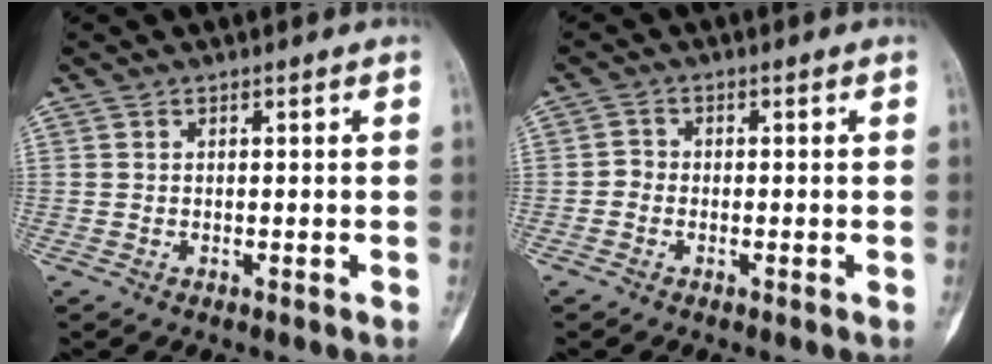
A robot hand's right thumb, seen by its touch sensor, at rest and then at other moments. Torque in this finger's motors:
{"motor_torque": [-0.13, 0.37, 0.12, -0.46, -0.02]}